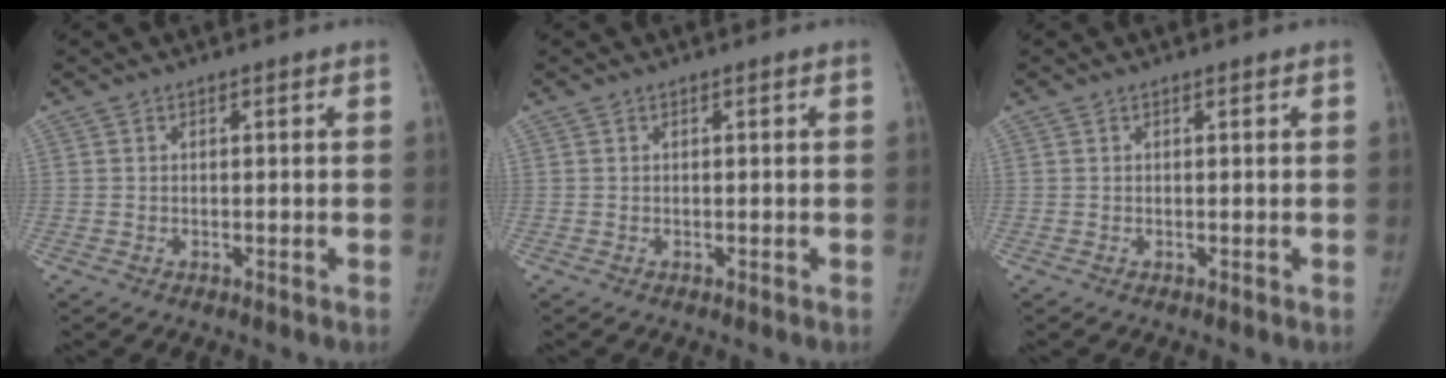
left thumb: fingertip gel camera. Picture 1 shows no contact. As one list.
[{"total": 0.0}, {"total": 0.0}]